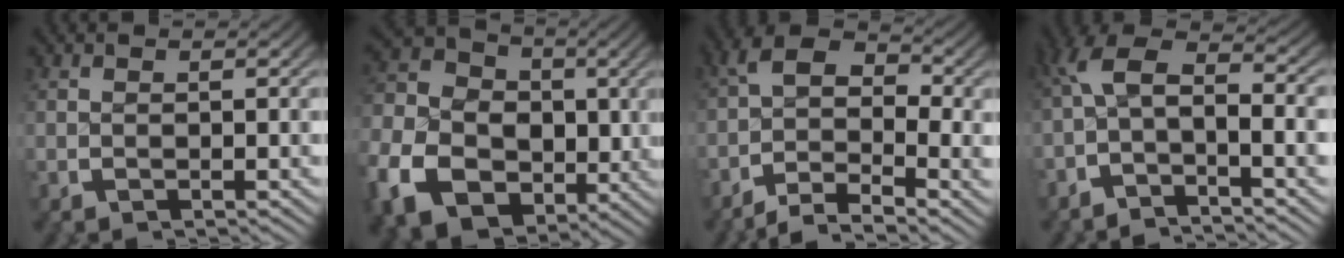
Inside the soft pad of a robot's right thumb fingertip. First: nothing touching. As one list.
[{"total": 16.3, "force": [-2.8, 12.7, 9.8], "torque": [-0.222, -0.059, -0.031]}, {"total": 7.0, "force": [-1.8, 4.6, 4.9], "torque": [-0.072, -0.012, -0.044]}, {"total": 5.8, "force": [-0.6, 3.3, 4.7], "torque": [-0.090, -0.006, -0.015]}]